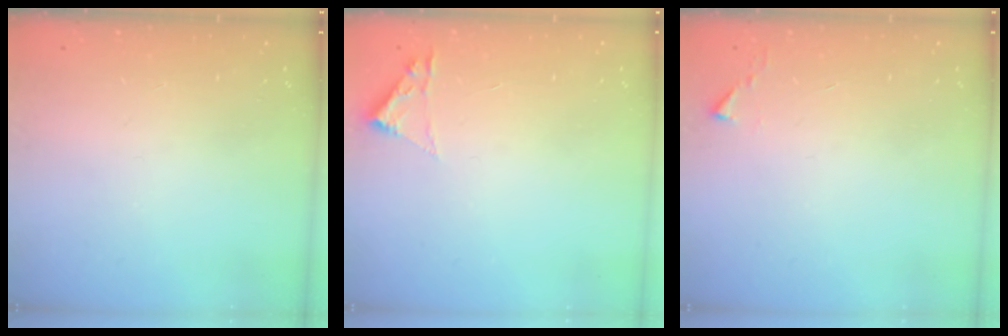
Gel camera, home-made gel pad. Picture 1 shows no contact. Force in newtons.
{"total": 1.8, "press": 1.8, "slide": 0.2}
{"total": 1.1, "press": 1.1, "slide": 0.1}